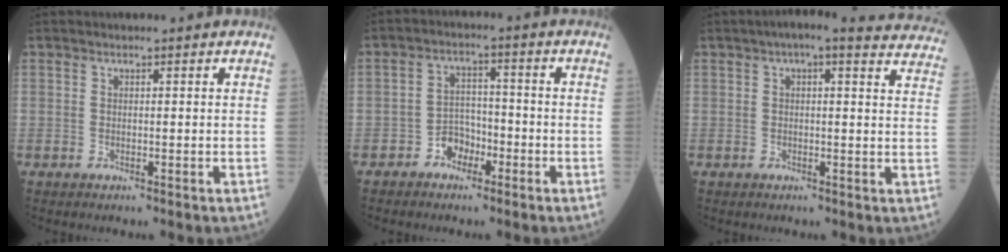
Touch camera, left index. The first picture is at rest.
{"total": 4.0, "force": [-2.5, 2.7, 1.6], "torque": [-0.025, 0.009, -0.047]}
{"total": 13.5, "force": [11.9, 2.7, 5.8], "torque": [-0.051, 0.010, 0.110]}